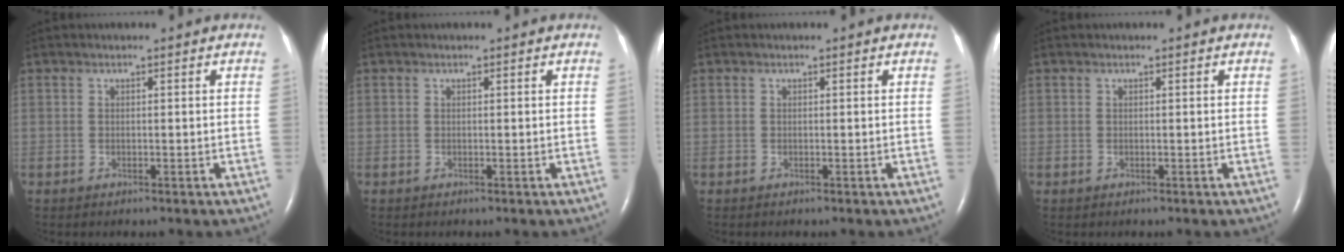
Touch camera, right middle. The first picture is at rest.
{"total": 0.0}
{"total": 0.0}
{"total": 0.0}